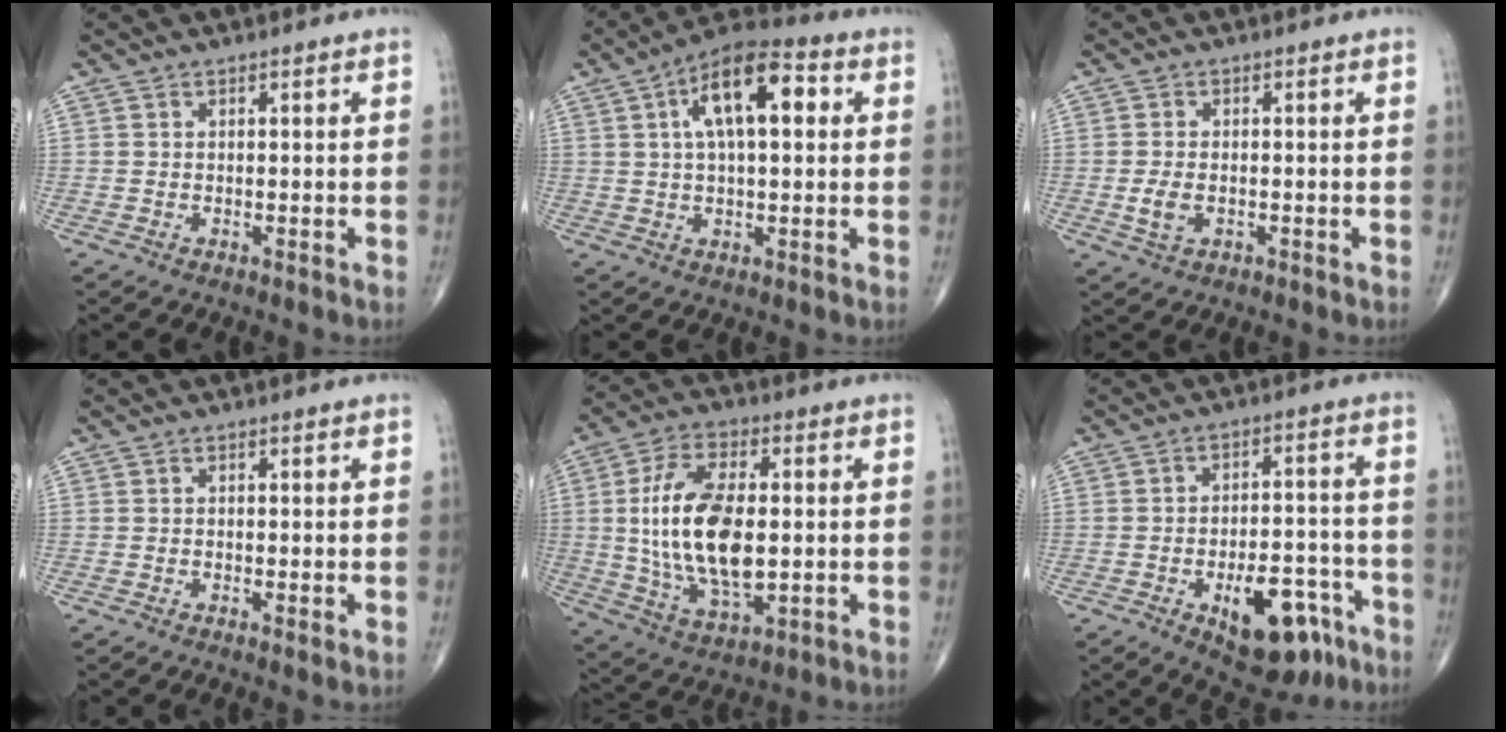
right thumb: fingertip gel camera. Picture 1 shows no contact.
{"total": 13.8, "force": [3.6, 6.1, 11.9], "torque": [-0.189, 0.022, 0.051]}
{"total": 3.4, "force": [-0.8, 2.0, 2.6], "torque": [-0.053, 0.001, -0.012]}
{"total": 0.8, "force": [-0.1, 0.2, 0.8], "torque": [-0.016, -0.004, -0.005]}
{"total": 18.8, "force": [0.6, 9.2, 16.3], "torque": [-0.309, -0.009, 0.017]}
{"total": 14.4, "force": [-7.0, 7.1, 10.5], "torque": [-0.116, 0.042, -0.088]}